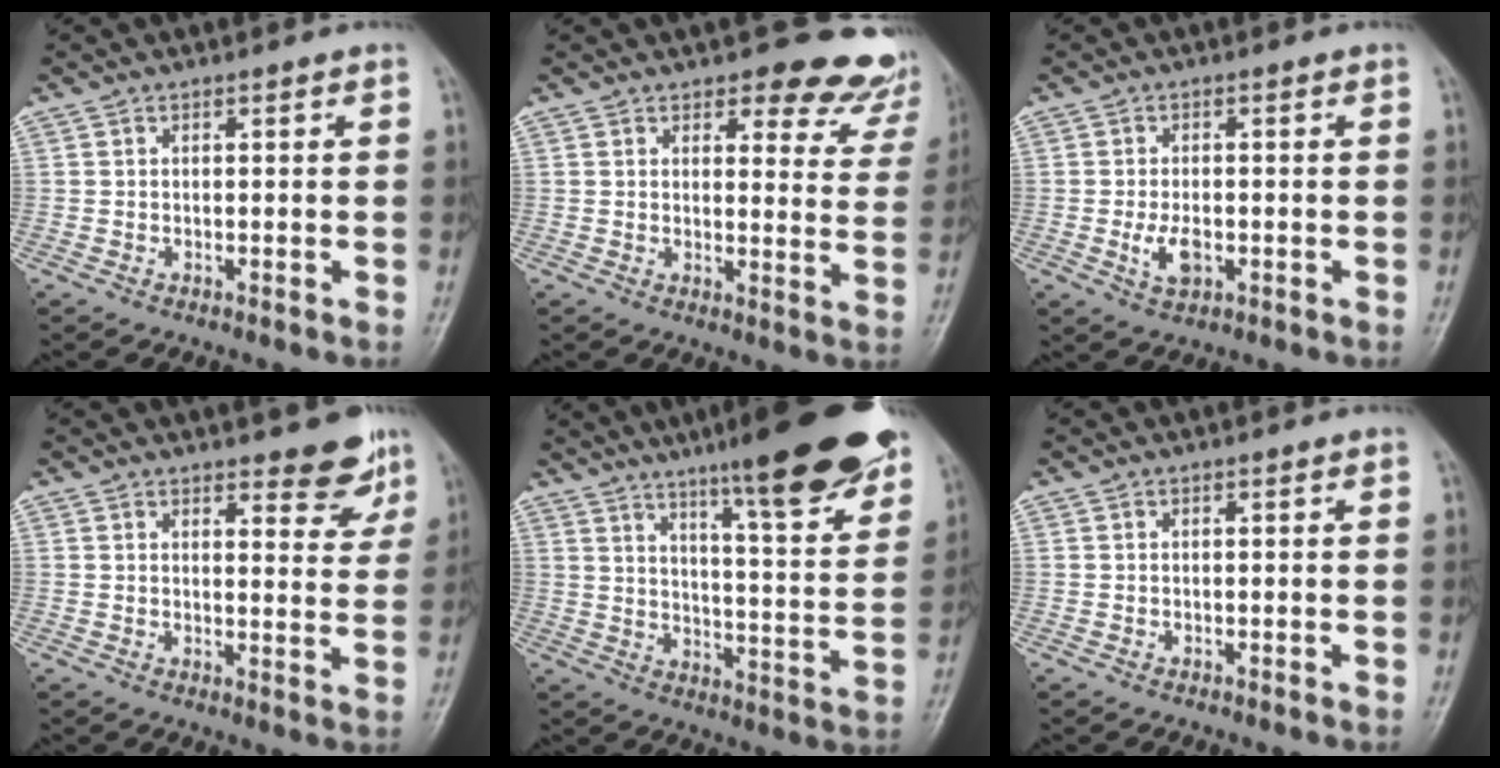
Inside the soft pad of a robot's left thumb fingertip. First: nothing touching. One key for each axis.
{"total": 12.4, "fx": 10.7, "fy": 4.8, "fz": 4.1, "tx": 0.007, "ty": -0.070, "tz": 0.102}
{"total": 4.1, "fx": -1.0, "fy": 2.3, "fz": 3.3, "tx": -0.061, "ty": -0.003, "tz": -0.014}
{"total": 7.0, "fx": 5.1, "fy": 2.5, "fz": 4.1, "tx": -0.022, "ty": -0.034, "tz": 0.062}
{"total": 22.5, "fx": 15.6, "fy": 3.6, "fz": 15.9, "tx": -0.201, "ty": -0.063, "tz": 0.222}
{"total": 0.0}